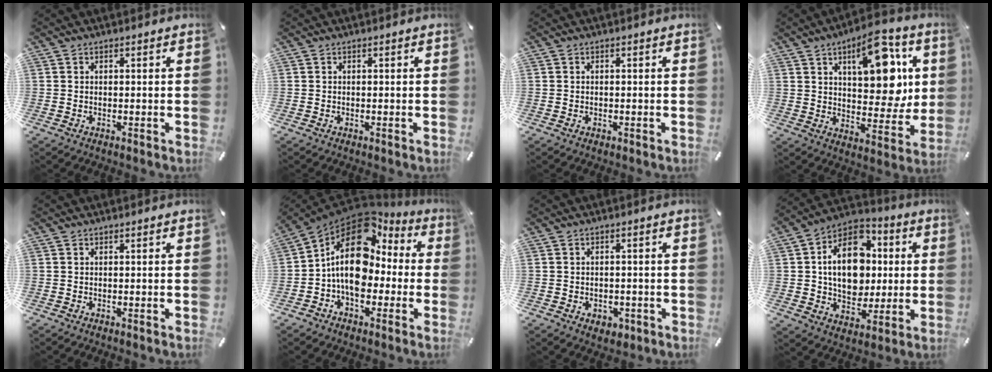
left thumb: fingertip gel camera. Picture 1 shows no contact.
{"total": 0.0}
{"total": 0.7, "force": [-0.1, 0.6, 0.4], "torque": [-0.007, 0.003, -0.003]}
{"total": 16.8, "force": [7.3, 8.8, 12.4], "torque": [-0.160, -0.034, 0.121]}
{"total": 0.0}
{"total": 15.9, "force": [1.5, 11.4, 11.0], "torque": [-0.206, -0.013, 0.023]}
{"total": 3.0, "force": [-0.9, 2.5, 1.4], "torque": [-0.017, 0.001, -0.019]}
{"total": 17.3, "force": [1.1, 13.4, 10.9], "torque": [-0.189, 0.002, 0.023]}